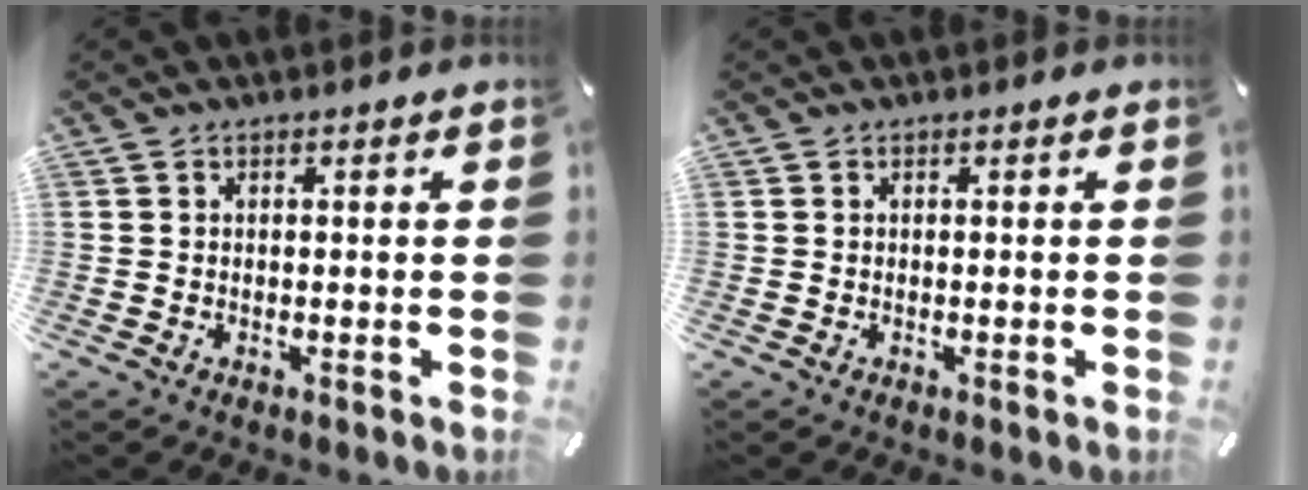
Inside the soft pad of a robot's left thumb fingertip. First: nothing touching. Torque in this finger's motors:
{"motor_torque": [0.00, 0.00, 0.00, 0.00, 0.00]}